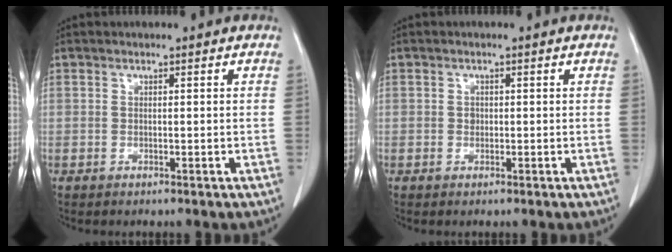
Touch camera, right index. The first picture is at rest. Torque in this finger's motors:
{"motor_torque": [0.00, 0.08, 0.00, 0.02]}